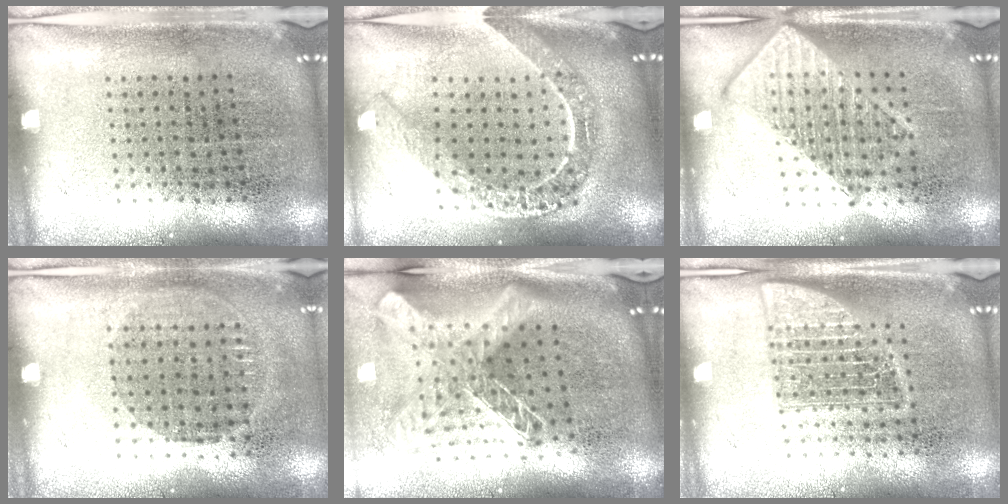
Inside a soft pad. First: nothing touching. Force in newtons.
{"total": 2.1, "press": 1.8, "slide": 1.0}
{"total": 2.7, "press": 2.7, "slide": 0.3}
{"total": 0.9, "press": 0.8, "slide": 0.4}
{"total": 2.5, "press": 1.8, "slide": 1.8}
{"total": 2.5, "press": 2.5, "slide": 0.4}